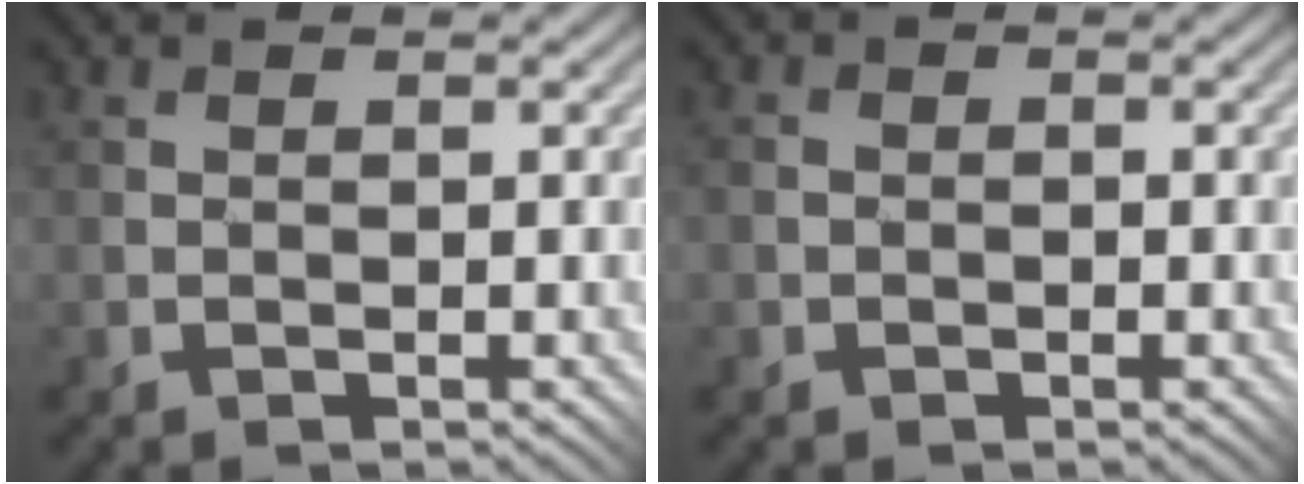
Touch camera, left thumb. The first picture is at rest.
{"total": 2.0, "force": [-0.5, 1.8, 0.7], "torque": [-0.014, 0.001, -0.016]}